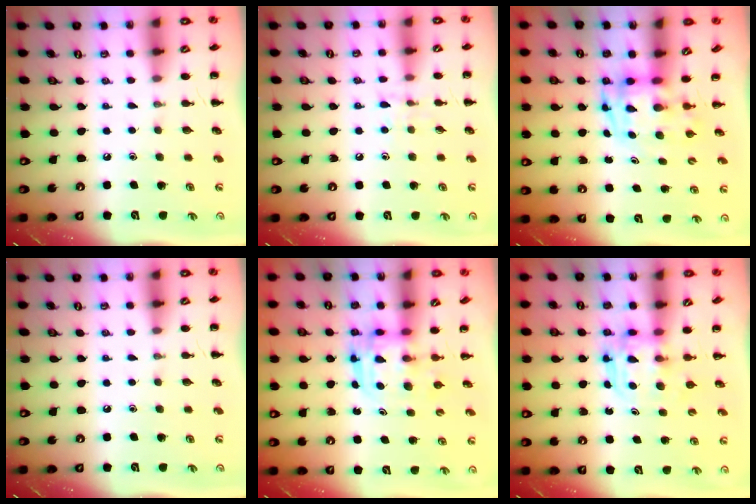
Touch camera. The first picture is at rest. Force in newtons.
{"total": 5.2, "press": 5.0, "slide": 1.2}
{"total": 3.6, "press": 3.5, "slide": 0.7}
{"total": 0.0}
{"total": 3.0, "press": 3.0, "slide": 0.3}
{"total": 3.8, "press": 3.8, "slide": 0.3}